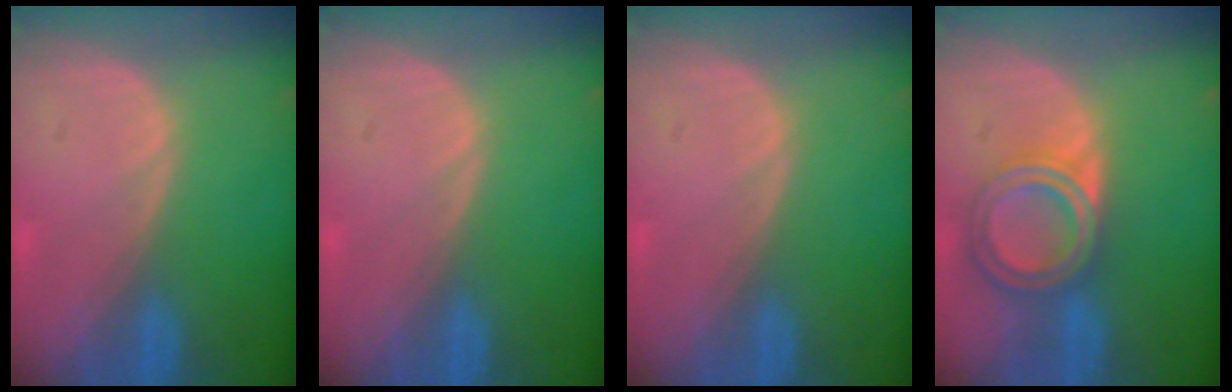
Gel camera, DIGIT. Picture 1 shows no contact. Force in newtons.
{"total": 0.0}
{"total": 0.0}
{"total": 6.9, "press": 6.2, "slide": 3.1}